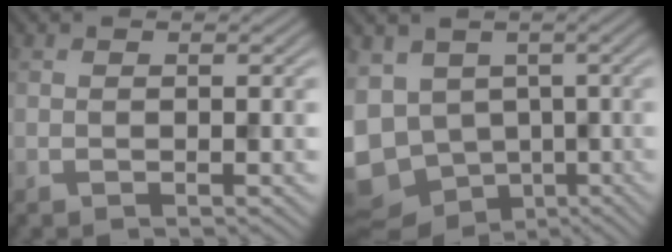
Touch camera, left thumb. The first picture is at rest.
{"total": 13.2, "force": [-2.4, 10.6, 7.5], "torque": [-0.204, -0.032, -0.034]}